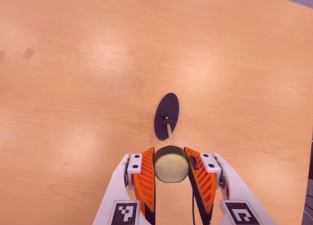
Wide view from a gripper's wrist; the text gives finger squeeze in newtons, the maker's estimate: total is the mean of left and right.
{"total": 12.0, "left": 11.1, "right": 13.0}